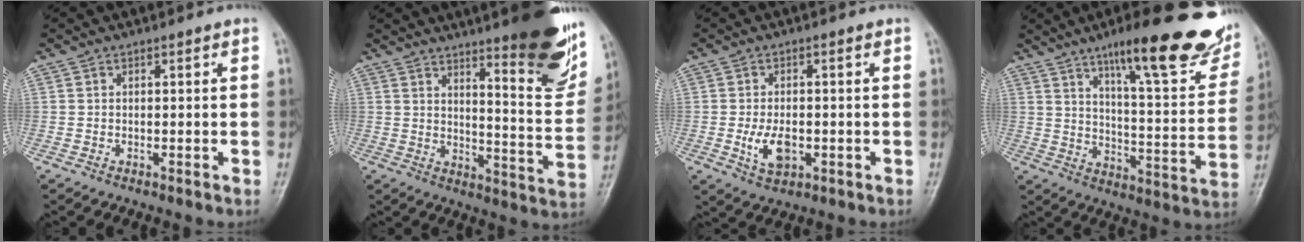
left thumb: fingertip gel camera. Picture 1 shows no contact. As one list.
[{"total": 20.3, "force": [13.5, 4.1, 14.6], "torque": [-0.160, -0.091, 0.183]}, {"total": 5.5, "force": [-1.2, 3.2, 4.3], "torque": [-0.077, -0.004, -0.015]}, {"total": 24.9, "force": [15.6, 5.9, 18.6], "torque": [-0.223, -0.056, 0.226]}]